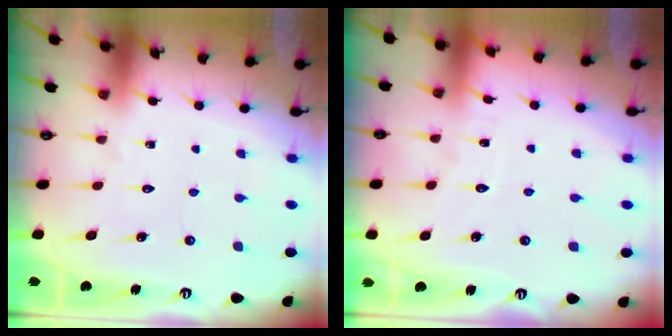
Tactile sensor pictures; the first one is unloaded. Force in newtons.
{"total": 2.2, "press": 2.1, "slide": 0.3}